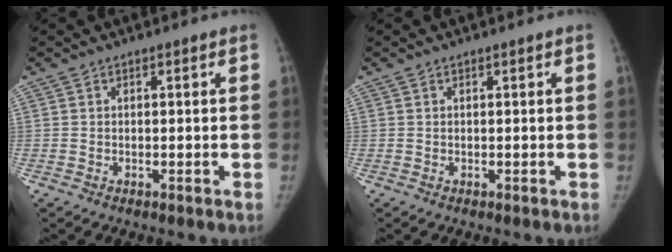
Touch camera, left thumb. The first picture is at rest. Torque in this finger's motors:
{"motor_torque": [0.12, 0.01, 0.06, -0.77, 0.02]}